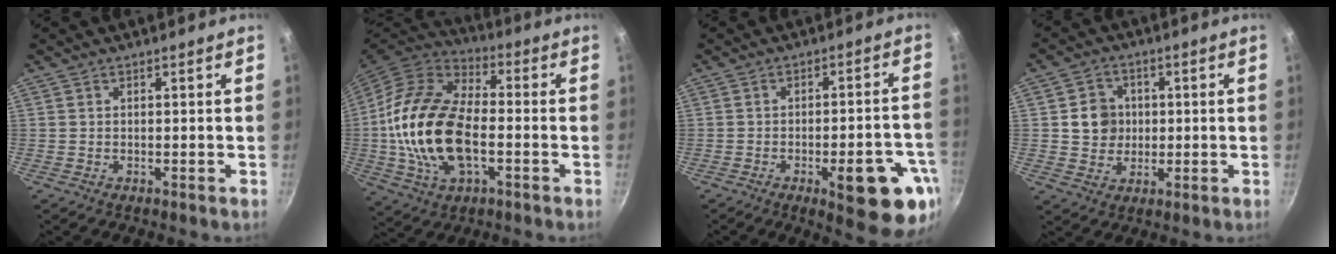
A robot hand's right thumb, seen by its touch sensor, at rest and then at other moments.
{"total": 21.3, "force": [-2.4, 12.2, 17.3], "torque": [-0.326, 0.027, -0.050]}
{"total": 17.2, "force": [-6.6, 5.7, 14.8], "torque": [-0.154, 0.014, -0.079]}
{"total": 6.9, "force": [0.7, 6.4, 2.6], "torque": [-0.009, 0.005, 0.010]}